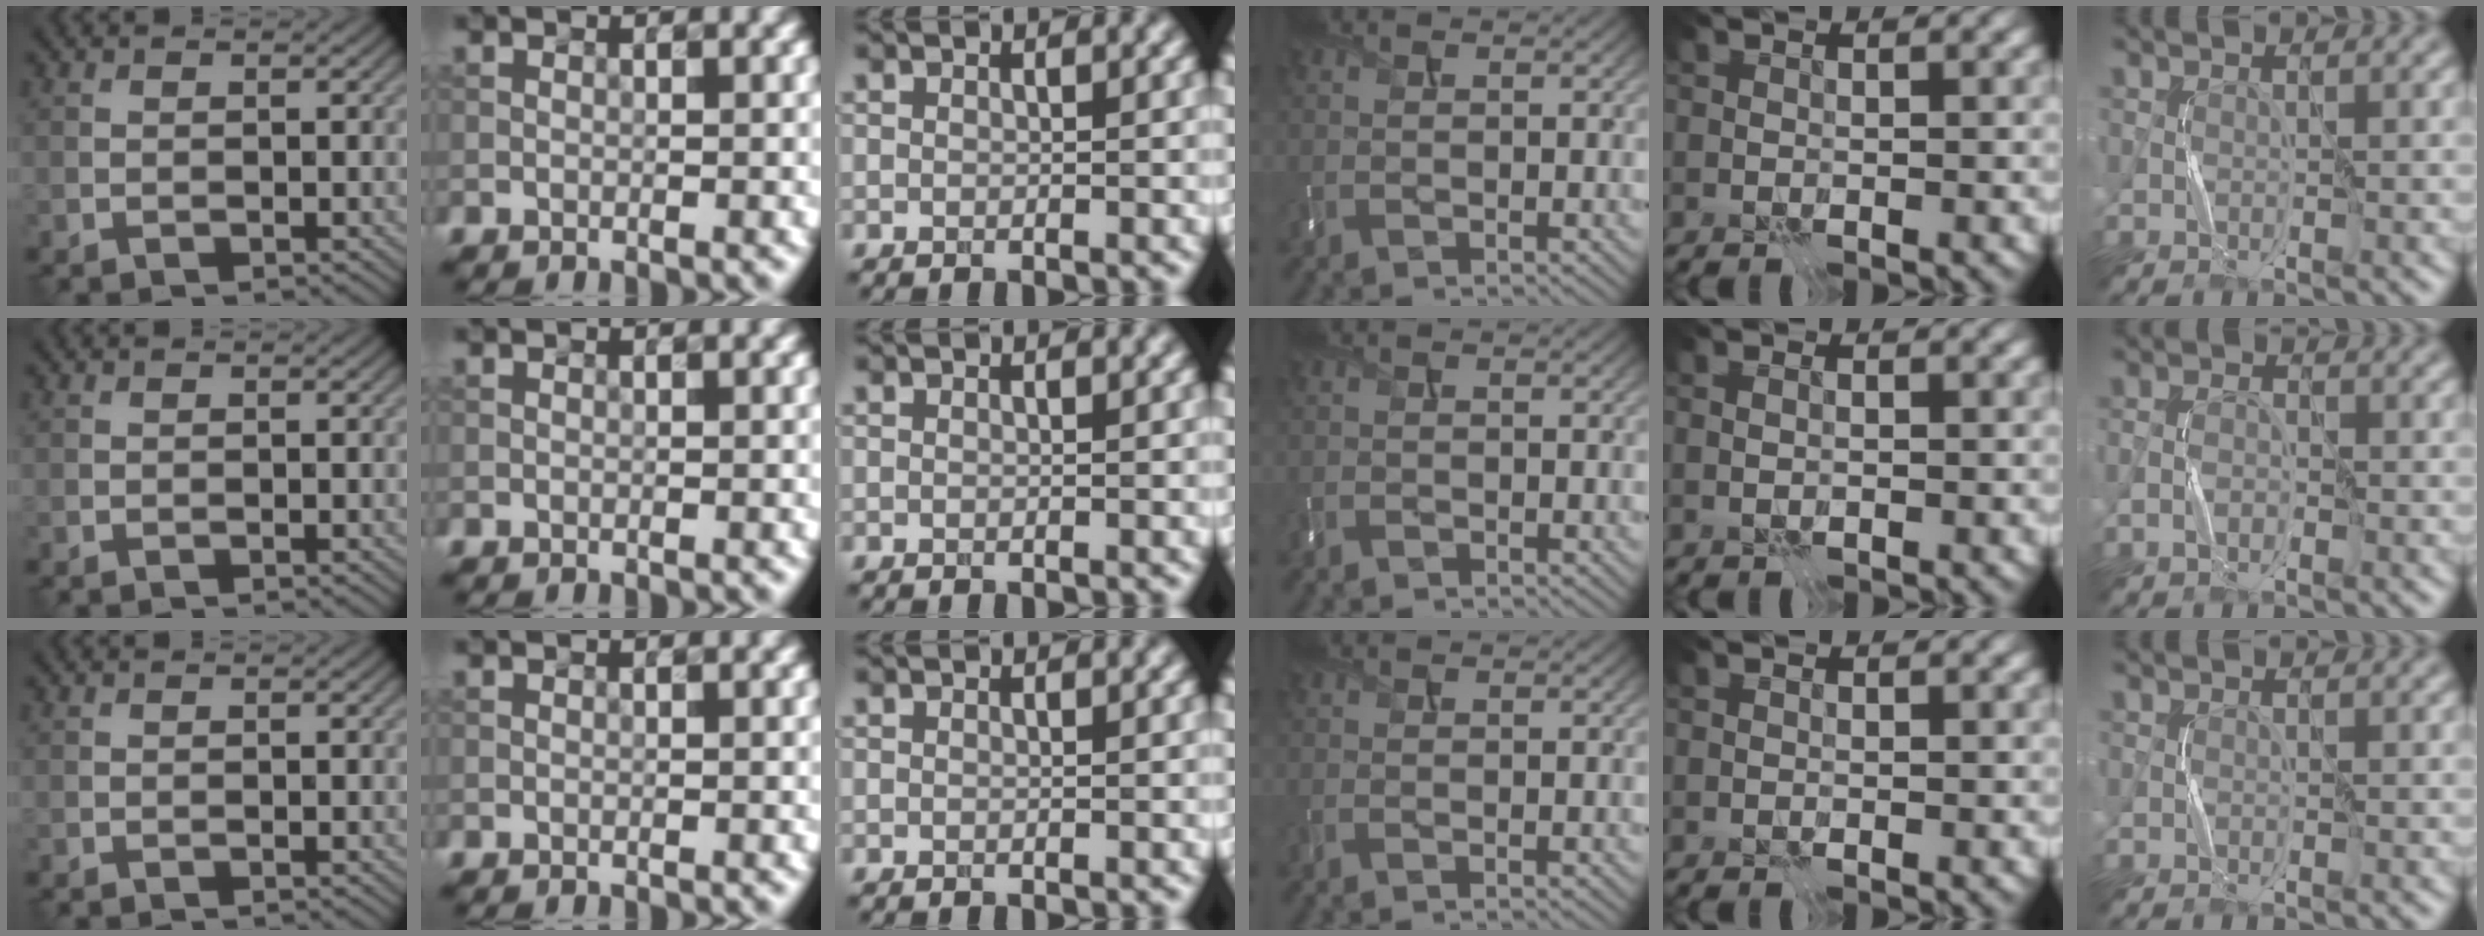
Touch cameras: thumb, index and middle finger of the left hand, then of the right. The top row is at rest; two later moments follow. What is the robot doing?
{"motion": "press", "object": "memory foam"}